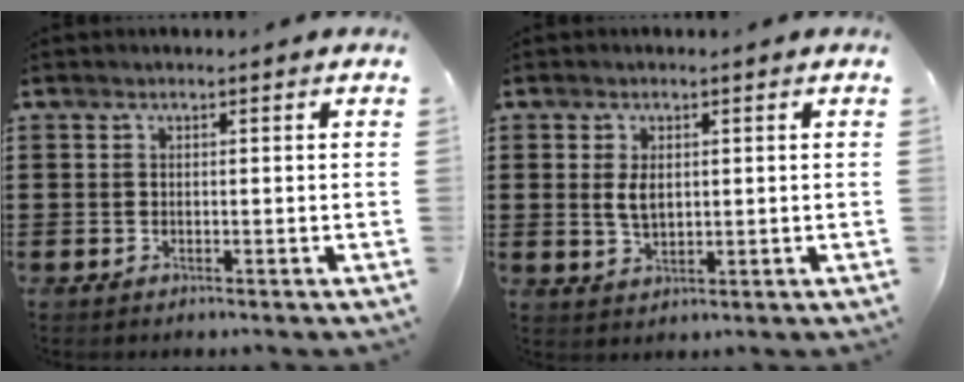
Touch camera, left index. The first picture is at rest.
{"total": 3.2, "force": [0.6, 1.8, 2.6], "torque": [-0.062, 0.003, 0.008]}